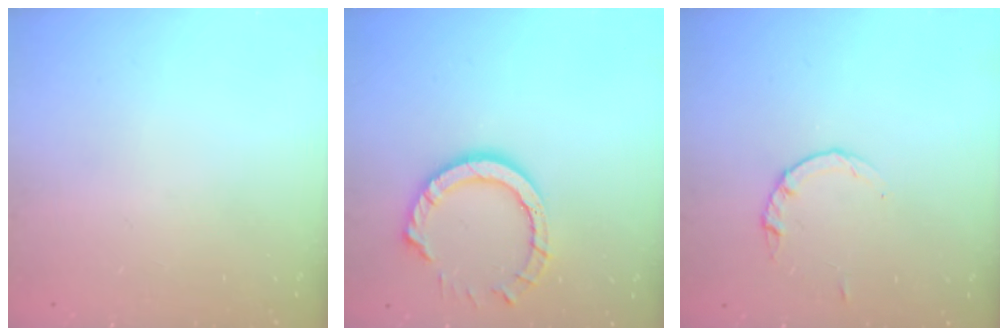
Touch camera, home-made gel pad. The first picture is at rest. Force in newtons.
{"total": 10.6, "press": 10.6, "slide": 0.9}
{"total": 2.8, "press": 2.8, "slide": 0.4}